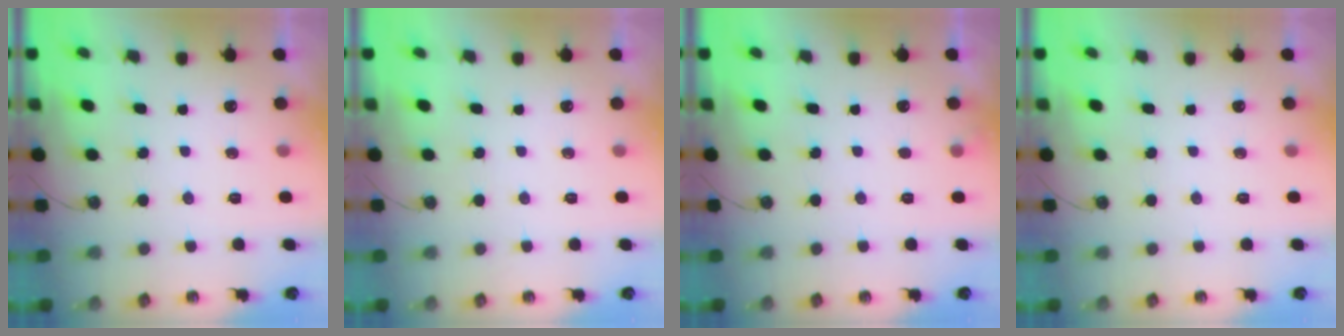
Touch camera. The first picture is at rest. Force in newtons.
{"total": 0.0}
{"total": 3.1, "press": 3.1, "slide": 0.4}
{"total": 0.0}